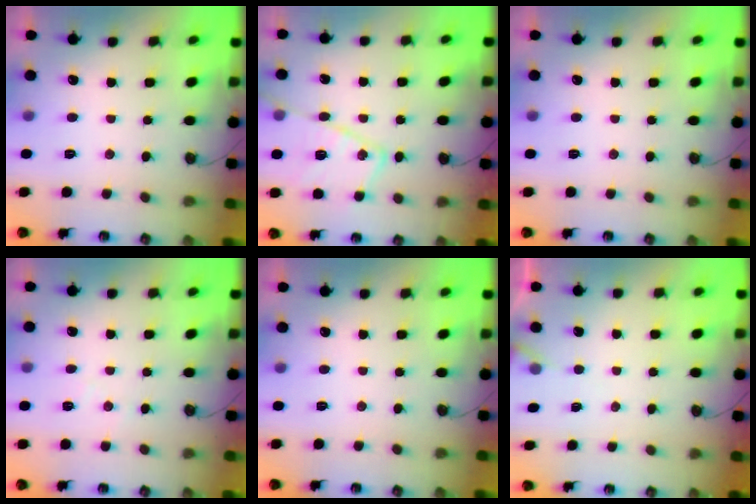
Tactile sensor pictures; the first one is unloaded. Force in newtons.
{"total": 18.1, "press": 18.0, "slide": 1.5}
{"total": 0.0}
{"total": 5.5, "press": 5.4, "slide": 0.8}
{"total": 0.0}
{"total": 4.3, "press": 4.3, "slide": 0.5}